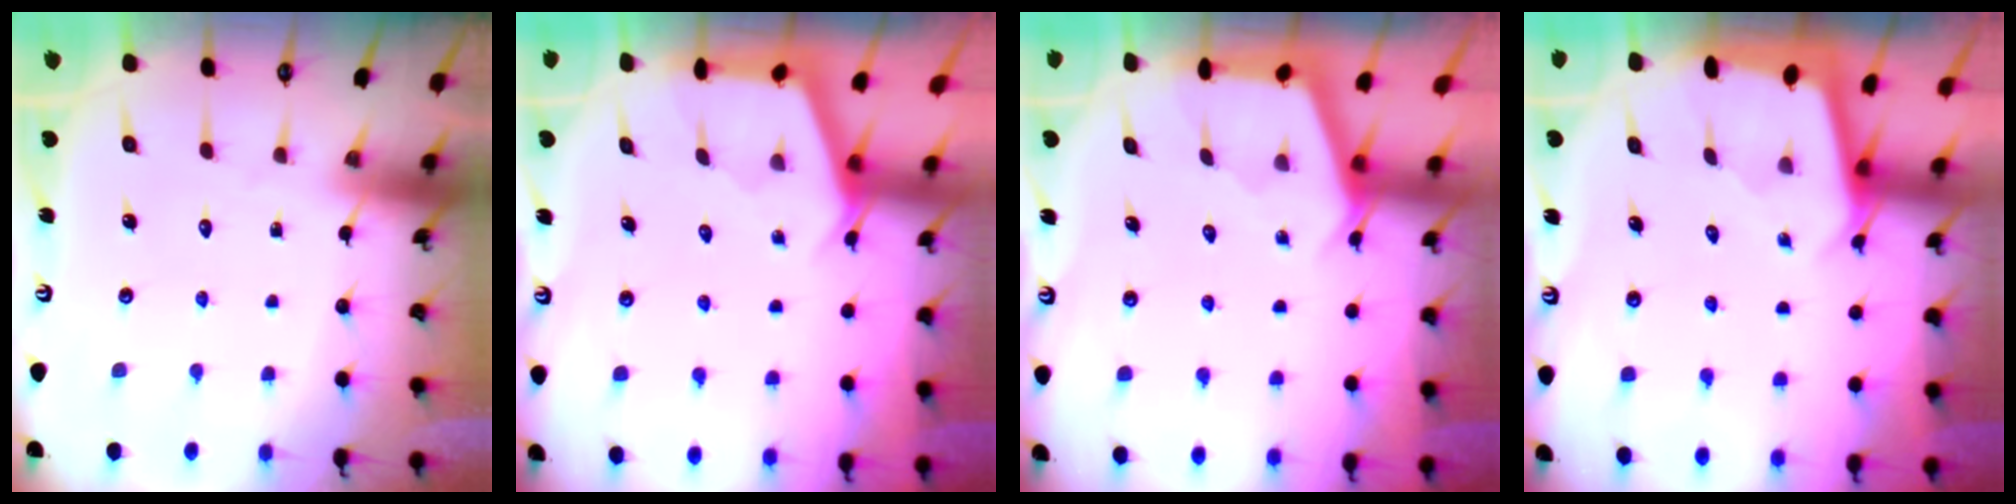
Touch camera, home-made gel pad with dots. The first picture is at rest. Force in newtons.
{"total": 2.9, "press": 2.9, "slide": 0.3}
{"total": 2.6, "press": 2.6, "slide": 0.3}
{"total": 1.9, "press": 1.9, "slide": 0.2}